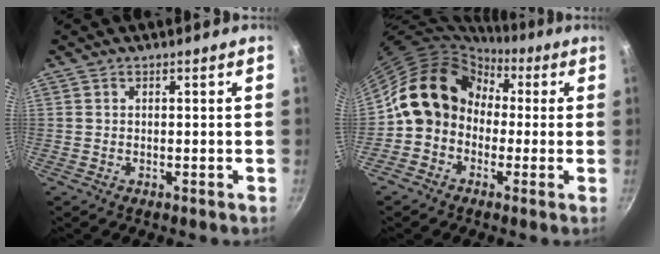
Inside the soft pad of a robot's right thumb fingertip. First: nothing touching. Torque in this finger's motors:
{"motor_torque": [1.83, 1.64, 0.30, -0.05, 0.40]}